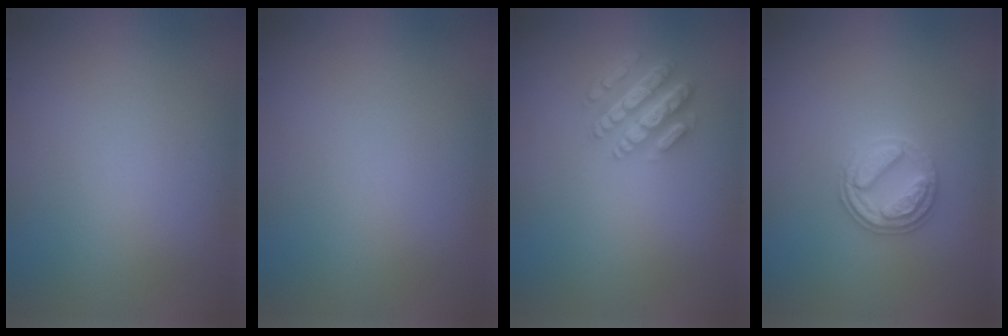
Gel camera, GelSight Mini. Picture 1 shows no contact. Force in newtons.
{"total": 0.0}
{"total": 4.5, "press": 3.3, "slide": 3.0}
{"total": 2.8, "press": 2.8, "slide": 0.2}